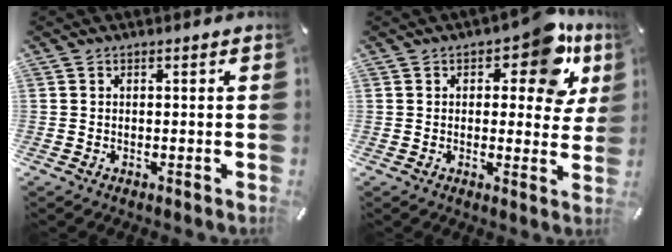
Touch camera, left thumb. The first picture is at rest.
{"total": 12.4, "force": [6.3, 5.9, 8.9], "torque": [-0.101, -0.033, 0.102]}